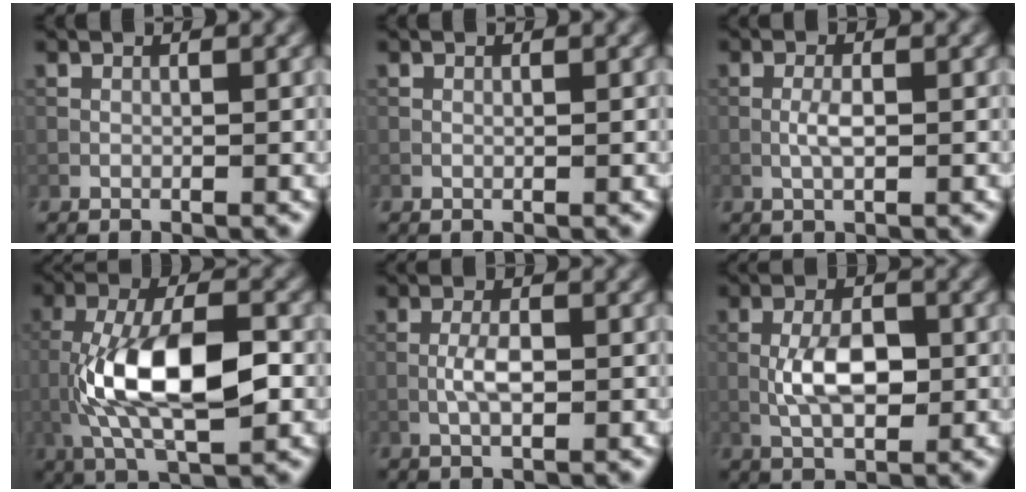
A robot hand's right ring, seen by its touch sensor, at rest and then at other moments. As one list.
[{"total": 0.0}, {"total": 1.8, "force": [-0.4, 0.5, 1.7], "torque": [-0.035, 0.001, -0.010]}, {"total": 10.6, "force": [-1.9, 4.2, 9.5], "torque": [-0.185, 0.007, -0.032]}, {"total": 2.5, "force": [-0.6, 0.9, 2.3], "torque": [-0.046, 0.001, -0.014]}, {"total": 4.7, "force": [-0.7, 2.2, 4.0], "torque": [-0.080, 0.003, -0.015]}]